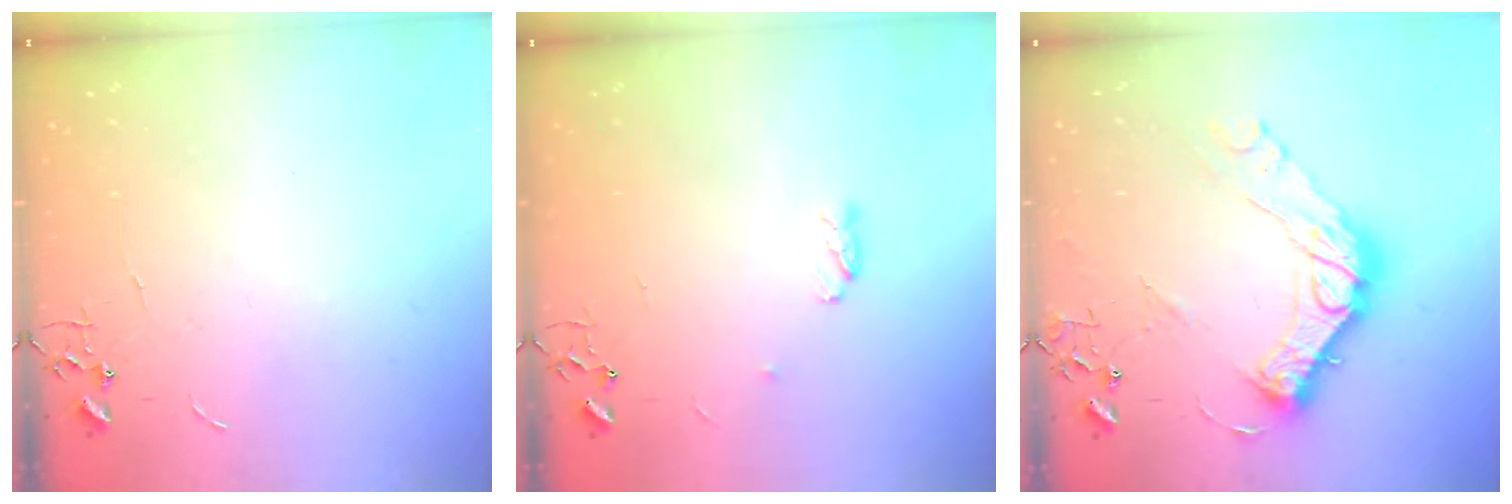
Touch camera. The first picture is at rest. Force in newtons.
{"total": 3.8, "press": 3.8, "slide": 0.6}
{"total": 17.5, "press": 17.4, "slide": 1.4}